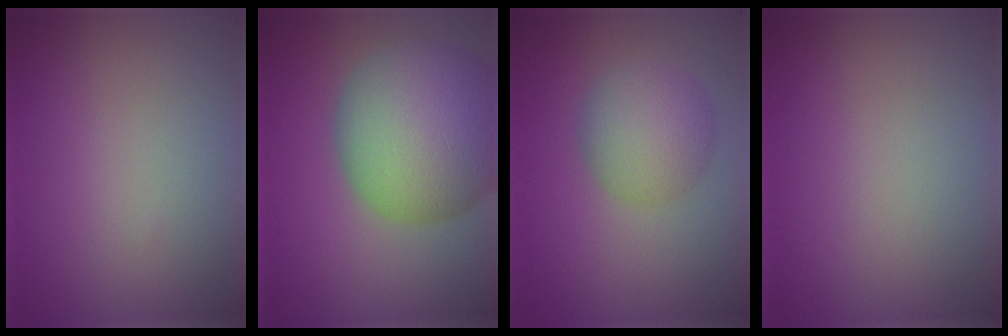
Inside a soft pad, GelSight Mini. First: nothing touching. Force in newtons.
{"total": 13.5, "press": 13.4, "slide": 0.9}
{"total": 5.0, "press": 5.0, "slide": 0.3}
{"total": 0.0}